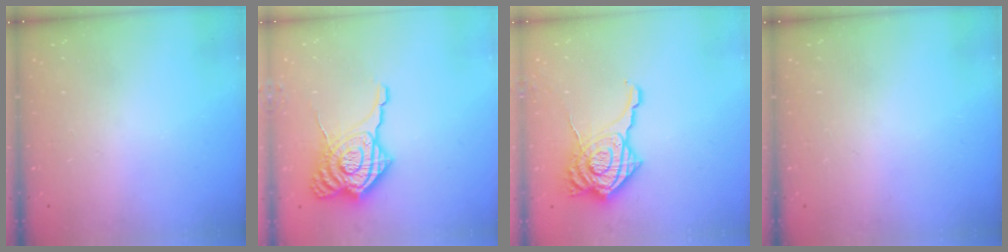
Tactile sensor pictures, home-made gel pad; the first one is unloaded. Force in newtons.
{"total": 16.3, "press": 16.2, "slide": 1.8}
{"total": 15.7, "press": 15.6, "slide": 1.6}
{"total": 0.0}